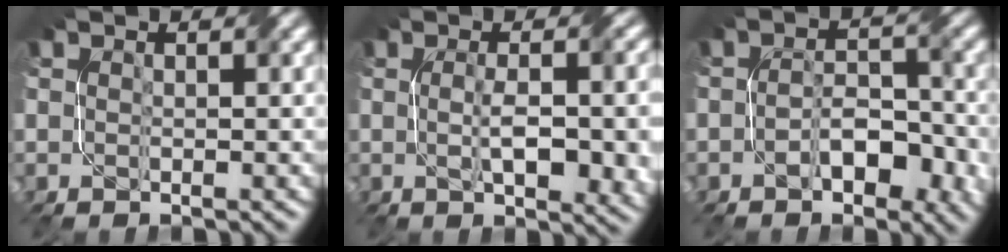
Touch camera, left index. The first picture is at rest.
{"total": 6.8, "force": [-0.7, 2.1, 6.5], "torque": [-0.102, -0.007, -0.004]}
{"total": 4.4, "force": [-1.9, 2.2, 3.3], "torque": [-0.051, 0.007, -0.031]}